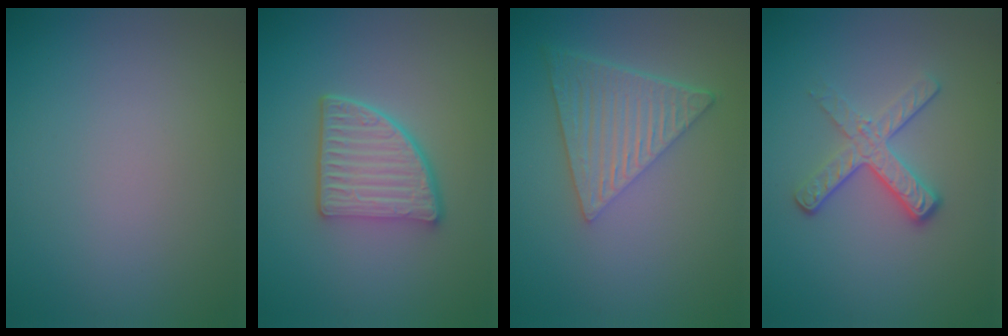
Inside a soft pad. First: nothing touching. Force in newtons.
{"total": 4.9, "press": 3.8, "slide": 3.1}
{"total": 6.5, "press": 4.5, "slide": 4.7}
{"total": 3.6, "press": 2.6, "slide": 2.5}